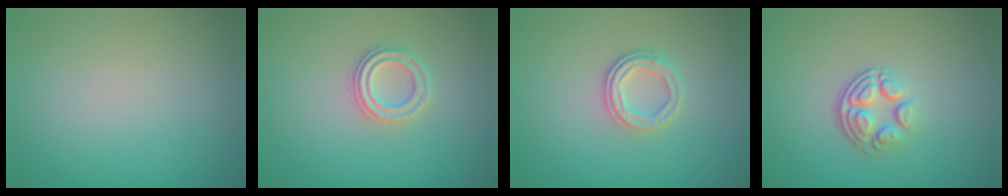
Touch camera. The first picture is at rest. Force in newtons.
{"total": 2.3, "press": 2.3, "slide": 0.3}
{"total": 2.4, "press": 2.3, "slide": 0.7}
{"total": 3.7, "press": 2.5, "slide": 2.7}